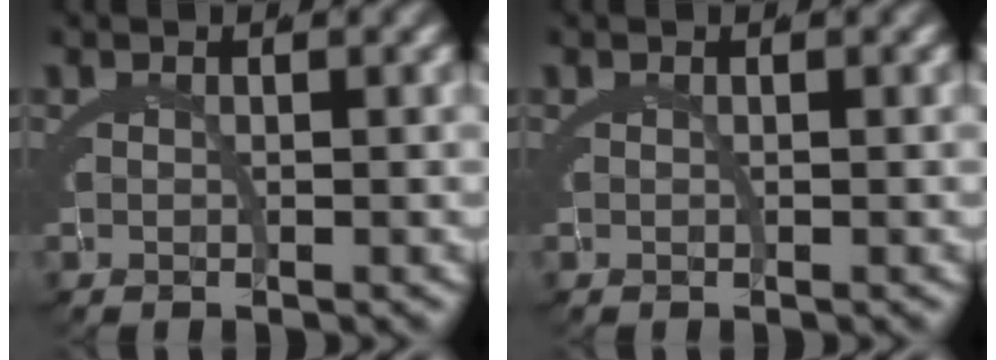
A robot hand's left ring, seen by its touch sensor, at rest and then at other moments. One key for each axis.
{"total": 0.0}